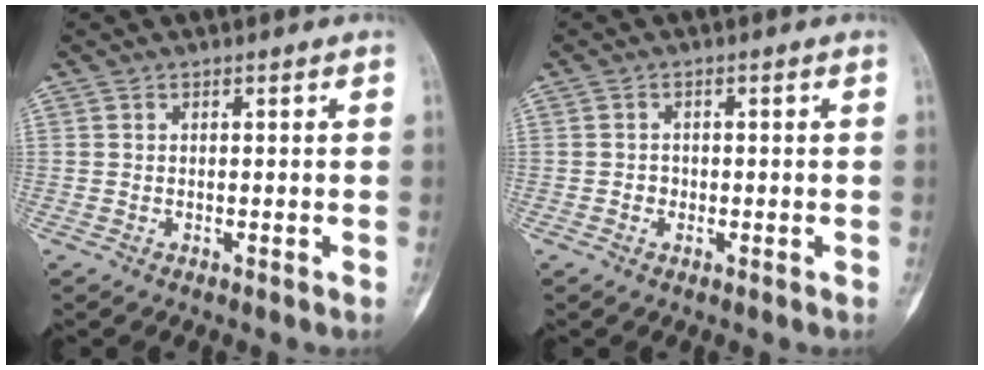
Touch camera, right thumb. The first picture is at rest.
{"total": 1.3, "force": [-0.4, 1.2, 0.4], "torque": [0.001, 0.006, -0.008]}